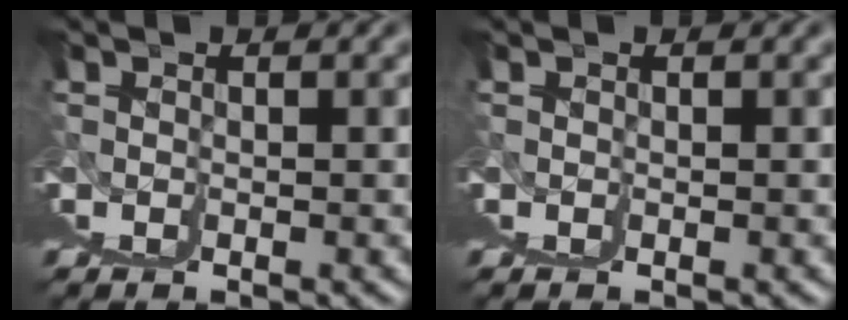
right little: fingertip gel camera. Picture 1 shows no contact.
{"total": 0.0}